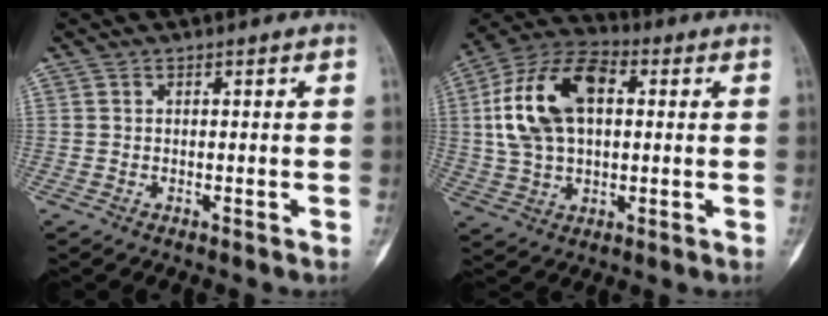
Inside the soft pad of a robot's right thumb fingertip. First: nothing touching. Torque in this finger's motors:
{"motor_torque": [-0.09, 0.84, 0.27, -0.02, 0.13]}